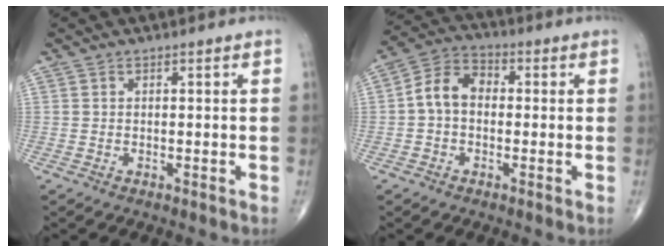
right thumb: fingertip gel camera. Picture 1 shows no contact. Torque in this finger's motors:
{"motor_torque": [0.13, 0.22, 0.10, 0.01, 0.15]}